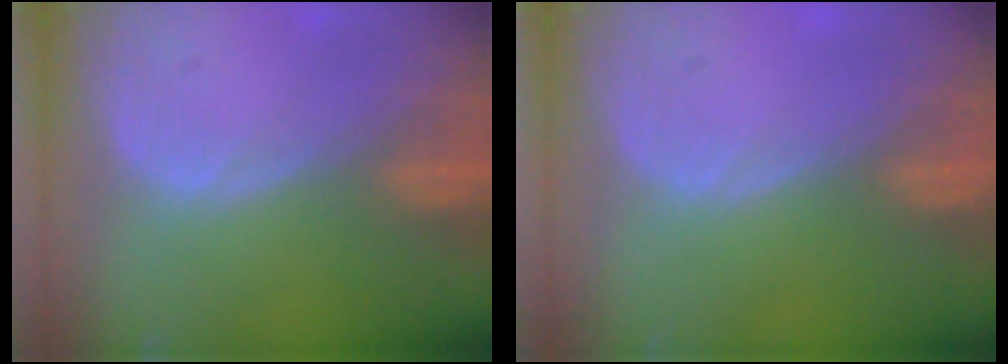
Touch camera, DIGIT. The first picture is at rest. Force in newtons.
{"total": 0.0}